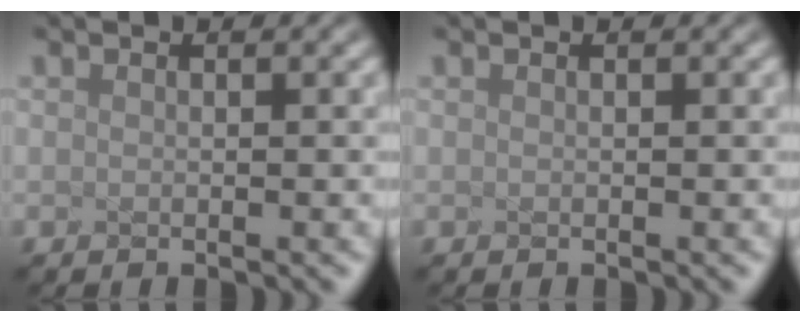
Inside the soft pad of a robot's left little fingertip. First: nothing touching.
{"total": 0.0}